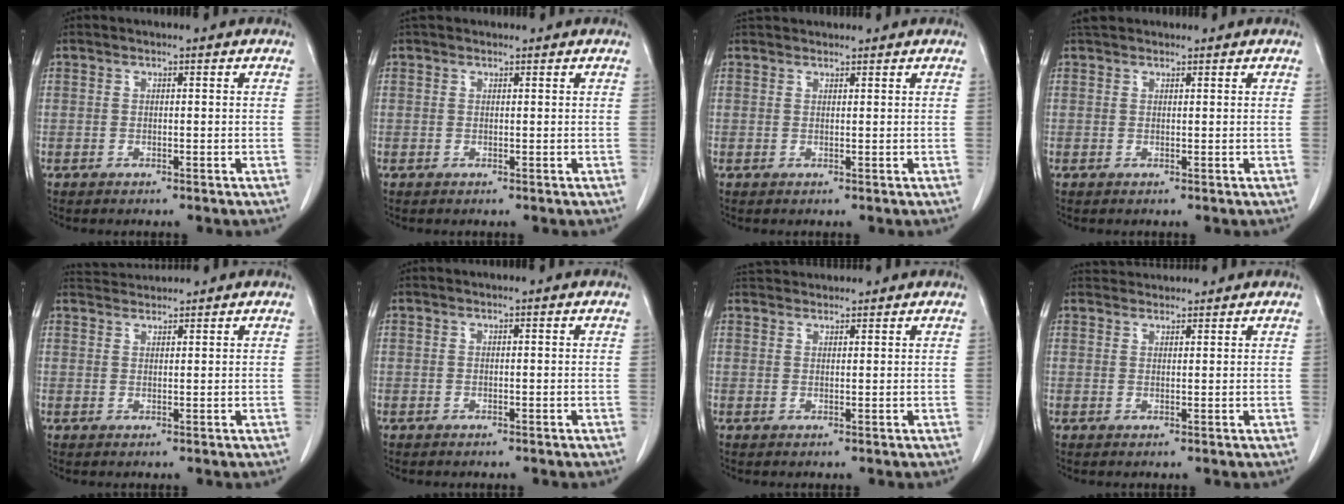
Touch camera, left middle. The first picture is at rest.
{"total": 1.7, "force": [1.5, 0.8, 0.2], "torque": [-0.005, 0.023, 0.024]}
{"total": 3.0, "force": [2.8, 0.8, 0.4], "torque": [-0.003, 0.031, 0.047]}
{"total": 2.6, "force": [2.3, 1.0, 0.5], "torque": [-0.009, 0.024, 0.038]}
{"total": 2.7, "force": [2.6, -0.3, -0.4], "torque": [-0.005, 0.013, 0.055]}
{"total": 0.0}
{"total": 3.7, "force": [3.7, 0.7, 0.2], "torque": [-0.007, 0.030, 0.065]}
{"total": 3.3, "force": [3.3, 0.5, 0.0], "torque": [-0.005, 0.027, 0.059]}